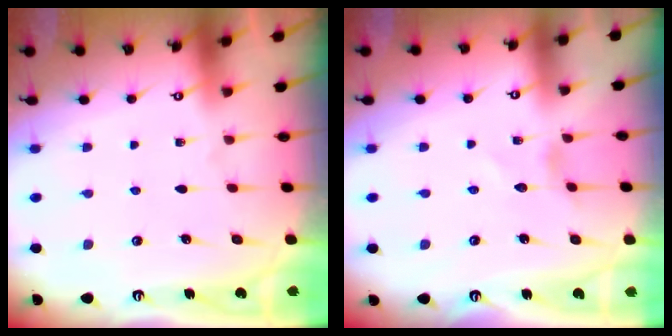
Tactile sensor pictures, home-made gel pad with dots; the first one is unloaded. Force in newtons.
{"total": 0.9, "press": 0.9, "slide": 0.1}